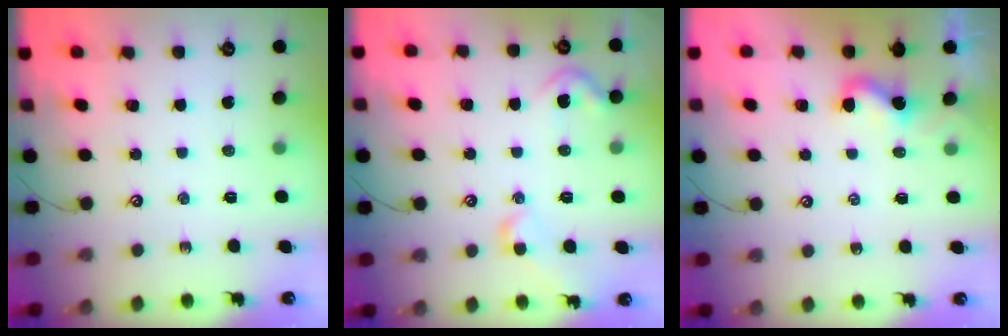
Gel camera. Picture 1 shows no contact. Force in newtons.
{"total": 5.8, "press": 5.7, "slide": 1.1}
{"total": 2.9, "press": 2.9, "slide": 0.4}